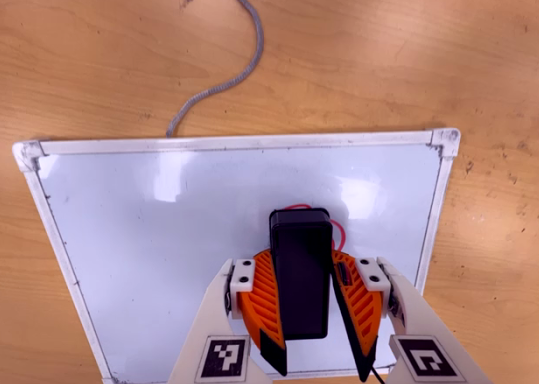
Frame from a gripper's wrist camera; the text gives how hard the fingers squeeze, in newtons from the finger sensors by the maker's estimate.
{"total": 13.4, "left": 14.7, "right": 12.1}